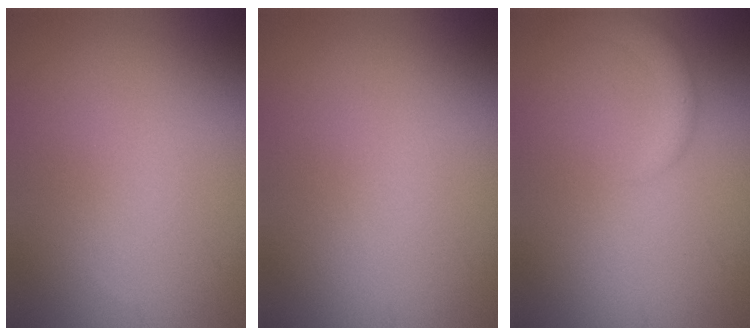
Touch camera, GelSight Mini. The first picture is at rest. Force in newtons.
{"total": 0.0}
{"total": 2.3, "press": 2.3, "slide": 0.3}